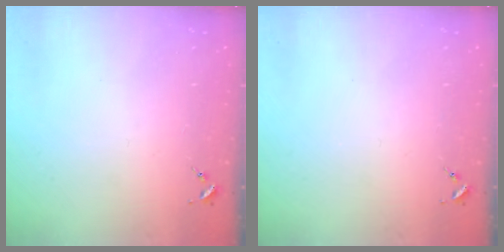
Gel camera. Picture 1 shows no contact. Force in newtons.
{"total": 0.0}